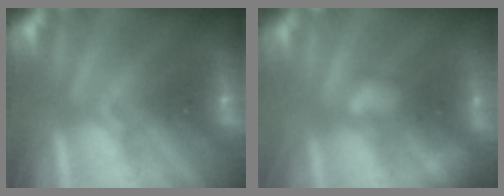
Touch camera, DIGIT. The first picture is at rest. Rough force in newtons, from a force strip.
{"total": 2.9}